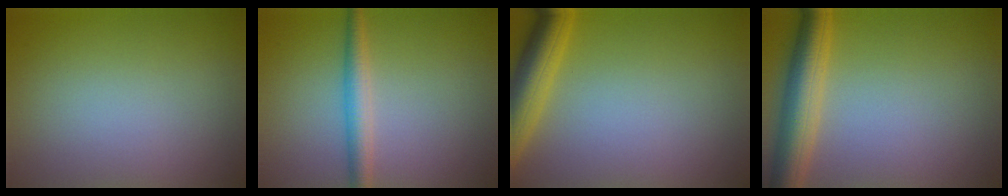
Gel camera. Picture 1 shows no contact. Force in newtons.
{"total": 2.7, "press": 2.7, "slide": 0.1}
{"total": 5.1, "press": 5.1, "slide": 0.3}
{"total": 5.6, "press": 5.5, "slide": 0.2}